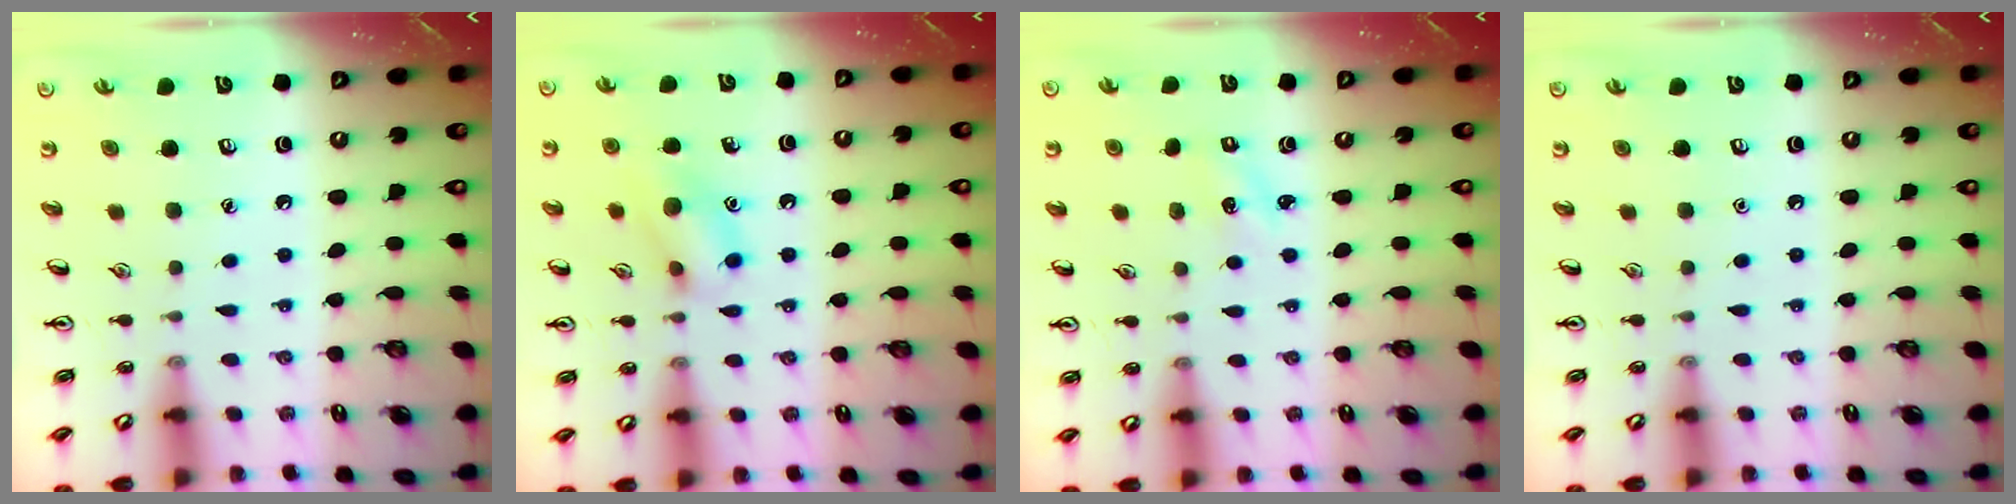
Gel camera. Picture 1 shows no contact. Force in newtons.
{"total": 10.4, "press": 10.4, "slide": 0.6}
{"total": 1.3, "press": 1.2, "slide": 0.4}
{"total": 0.0}